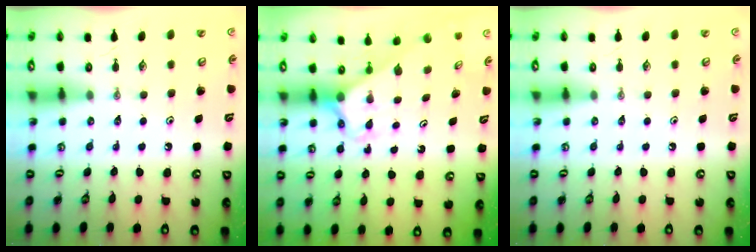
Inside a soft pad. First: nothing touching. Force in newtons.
{"total": 2.5, "press": 2.5, "slide": 0.1}
{"total": 0.0}